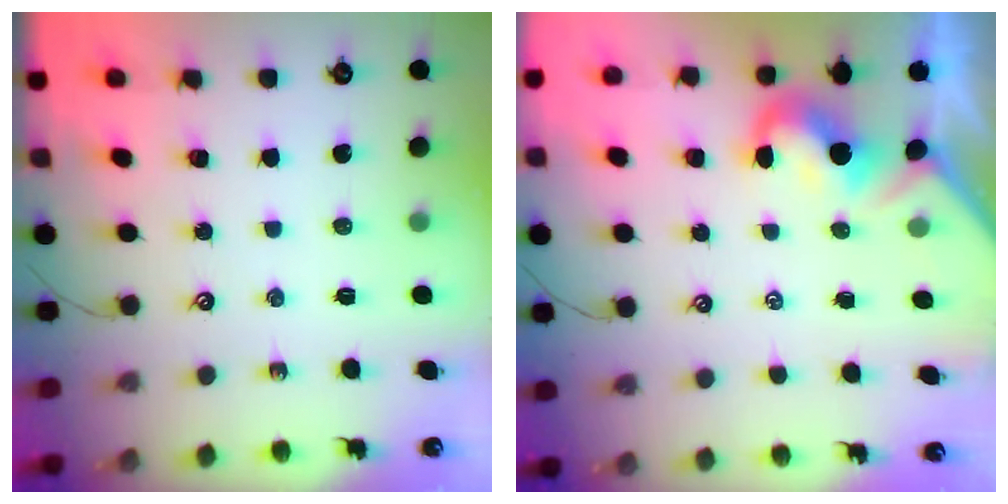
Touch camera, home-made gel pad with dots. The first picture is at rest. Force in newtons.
{"total": 1.9, "press": 1.7, "slide": 0.8}